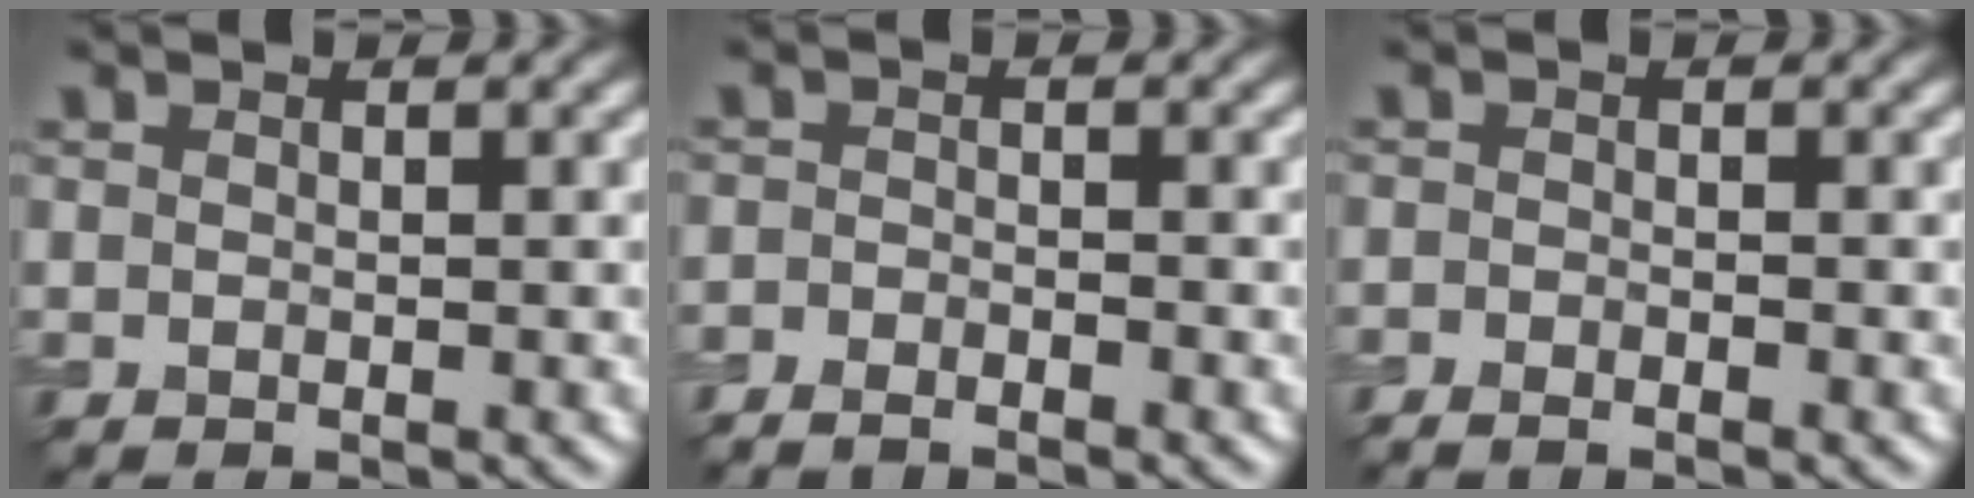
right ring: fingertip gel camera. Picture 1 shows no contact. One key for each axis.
{"total": 2.2, "fx": -2.0, "fy": 0.3, "fz": 0.8, "tx": -0.018, "ty": 0.002, "tz": -0.040}
{"total": 1.5, "fx": -1.3, "fy": 0.2, "fz": 0.7, "tx": -0.016, "ty": -0.001, "tz": -0.024}